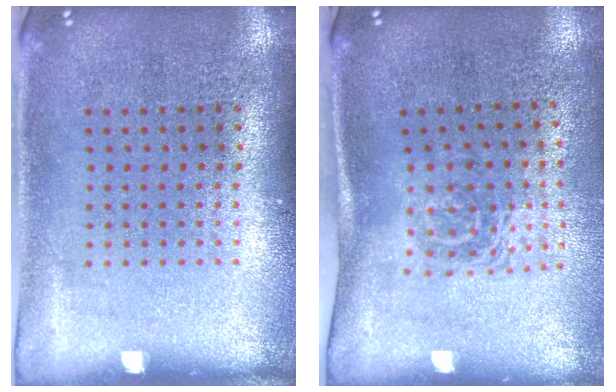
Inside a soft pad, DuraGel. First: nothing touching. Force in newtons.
{"total": 1.6, "press": 1.1, "slide": 1.1}